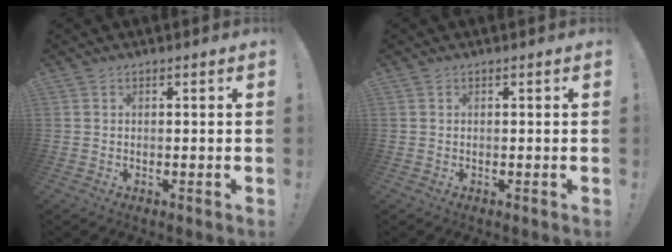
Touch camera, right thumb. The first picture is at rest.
{"total": 0.0}